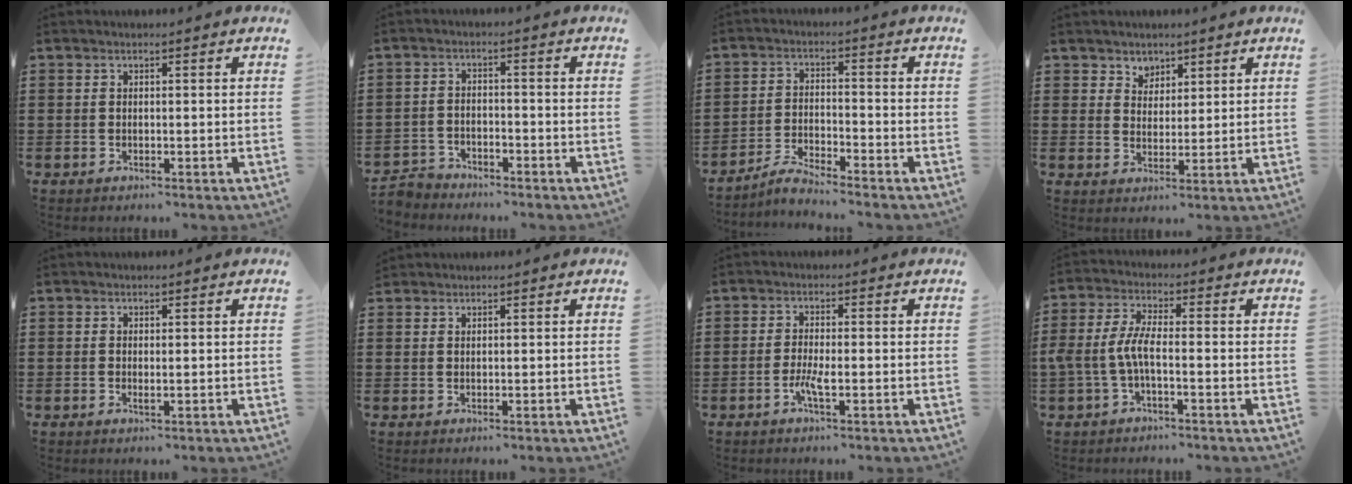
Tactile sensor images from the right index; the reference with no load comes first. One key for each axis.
{"total": 2.8, "fx": -2.7, "fy": 0.8, "fz": -0.1, "tx": -0.005, "ty": 0.005, "tz": -0.059}
{"total": 3.8, "fx": -3.7, "fy": 0.0, "fz": 0.8, "tx": -0.023, "ty": 0.005, "tz": -0.077}
{"total": 3.5, "fx": 2.5, "fy": 2.4, "fz": -0.2, "tx": -0.012, "ty": 0.011, "tz": 0.048}
{"total": 0.5, "fx": 0.1, "fy": 0.1, "fz": 0.5, "tx": -0.011, "ty": -0.001, "tz": 0.002}
{"total": 0.8, "fx": 0.7, "fy": 0.2, "fz": -0.3, "tx": 0.003, "ty": 0.000, "tz": 0.015}
{"total": 3.2, "fx": -1.3, "fy": 0.5, "fz": 2.9, "tx": -0.063, "ty": -0.005, "tz": -0.027}
{"total": 4.8, "fx": -1.5, "fy": 1.3, "fz": 4.4, "tx": -0.115, "ty": -0.012, "tz": -0.038}